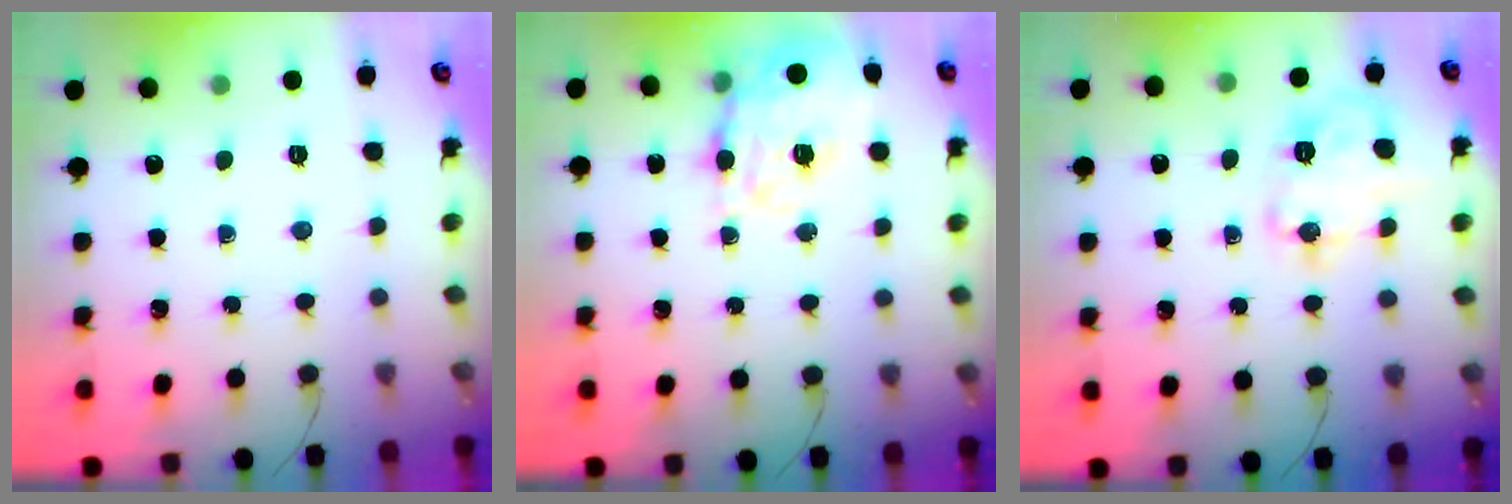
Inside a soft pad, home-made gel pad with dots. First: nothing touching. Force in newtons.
{"total": 17.8, "press": 17.7, "slide": 1.8}
{"total": 11.9, "press": 11.8, "slide": 0.9}